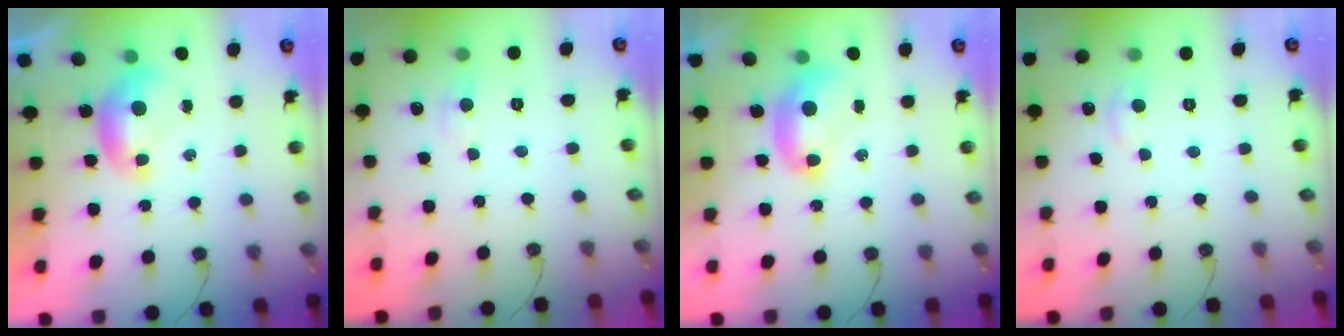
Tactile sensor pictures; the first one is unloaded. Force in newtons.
{"total": 1.2, "press": 1.1, "slide": 0.4}
{"total": 2.7, "press": 2.7, "slide": 0.1}
{"total": 1.7, "press": 1.5, "slide": 0.7}